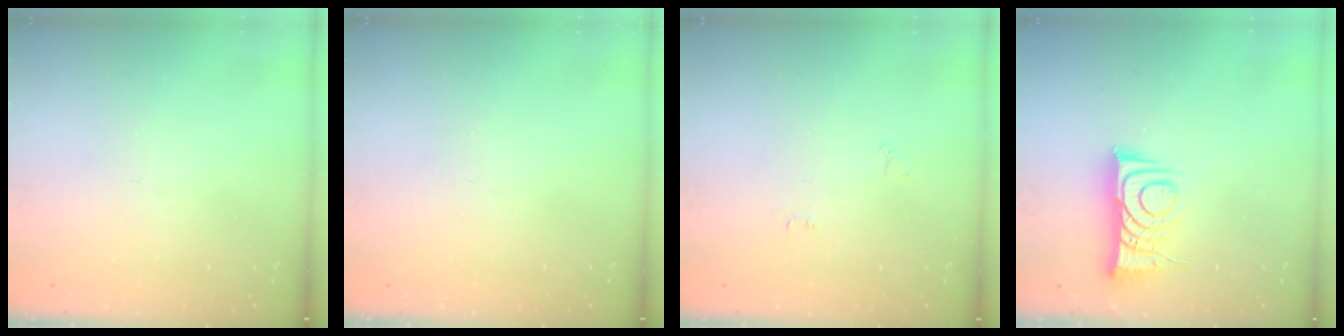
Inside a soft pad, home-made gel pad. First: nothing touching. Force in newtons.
{"total": 0.0}
{"total": 2.5, "press": 2.5, "slide": 0.4}
{"total": 9.5, "press": 9.5, "slide": 1.2}